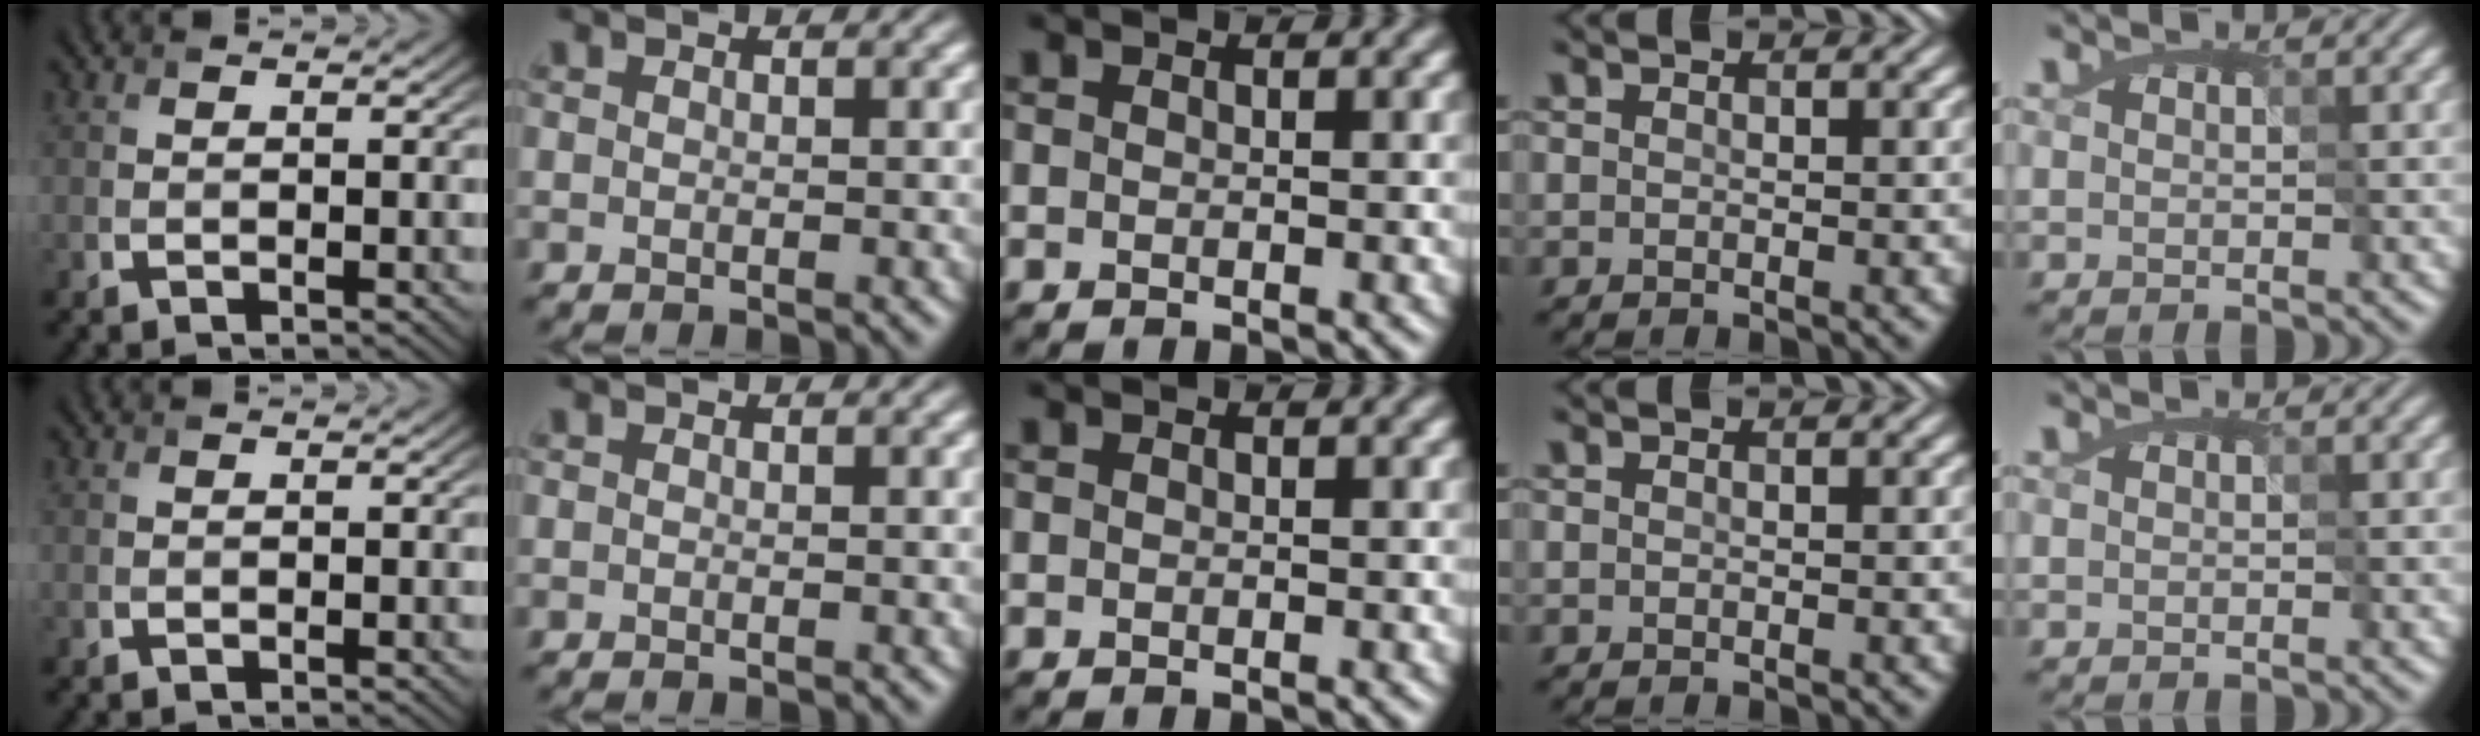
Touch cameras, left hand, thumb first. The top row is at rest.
{}